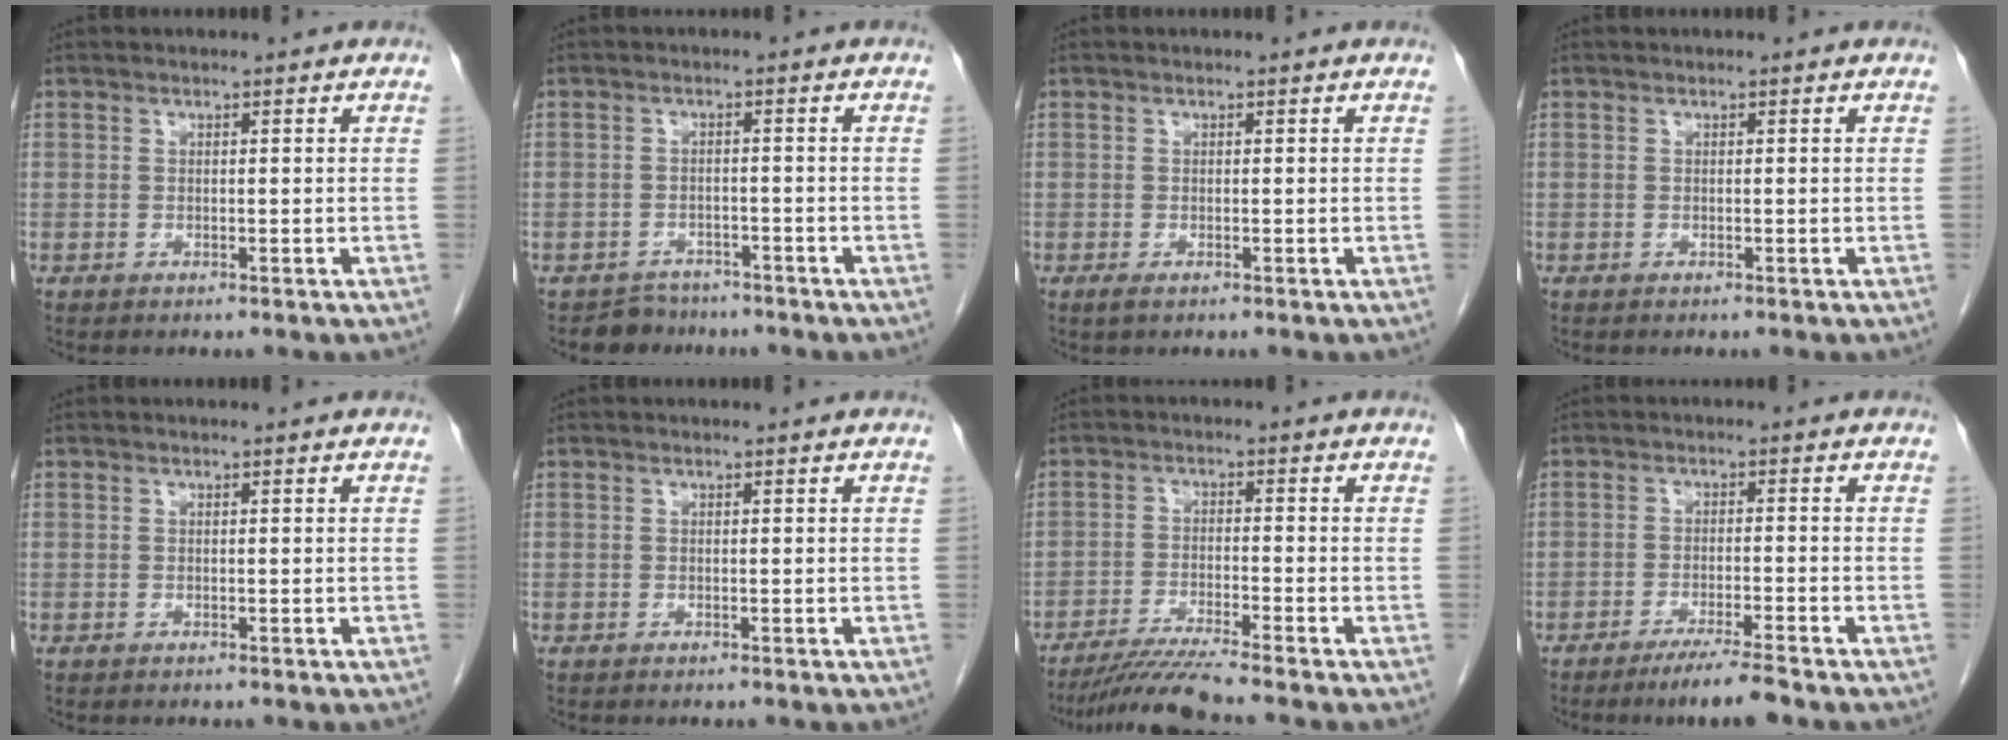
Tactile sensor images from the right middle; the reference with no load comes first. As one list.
[{"total": 3.4, "force": [-2.8, 1.7, -0.6], "torque": [0.006, 0.005, -0.045]}, {"total": 0.8, "force": [-0.5, 0.2, 0.6], "torque": [-0.014, -0.003, -0.006]}, {"total": 0.0}, {"total": 0.0}, {"total": 0.0}, {"total": 6.5, "force": [-5.6, -1.6, 2.9], "torque": [-0.051, -0.028, -0.105]}, {"total": 5.2, "force": [-4.1, -0.5, 3.2], "torque": [-0.053, -0.015, -0.074]}]